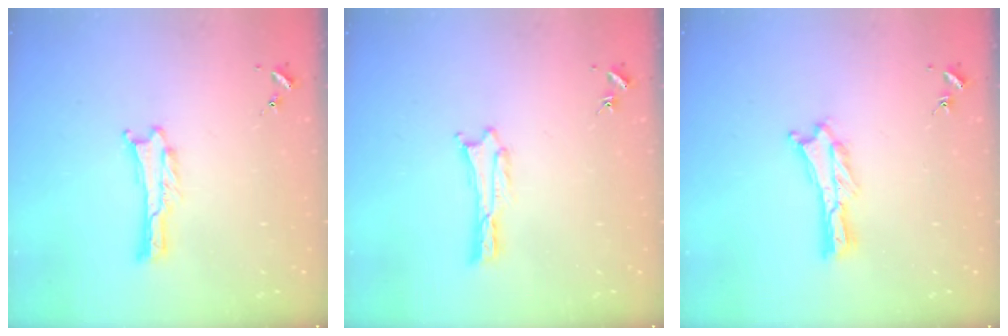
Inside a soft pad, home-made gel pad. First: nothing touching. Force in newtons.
{"total": 0.0}
{"total": 0.9, "press": 0.9, "slide": 0.2}